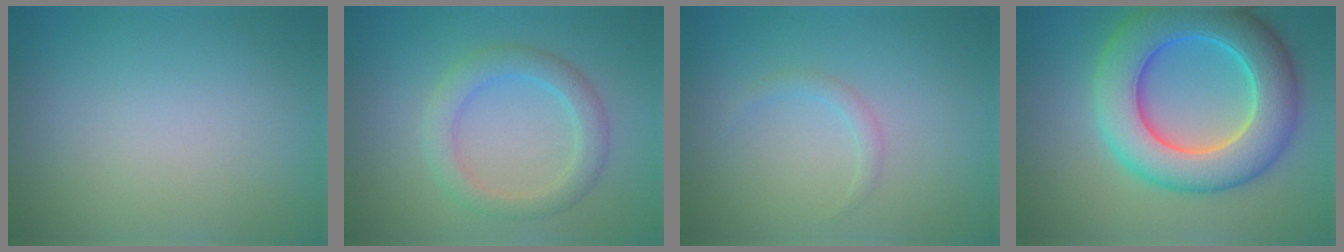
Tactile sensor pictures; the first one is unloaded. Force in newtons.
{"total": 3.4, "press": 3.4, "slide": 0.0}
{"total": 1.0, "press": 1.0, "slide": 0.1}
{"total": 10.4, "press": 10.3, "slide": 0.4}